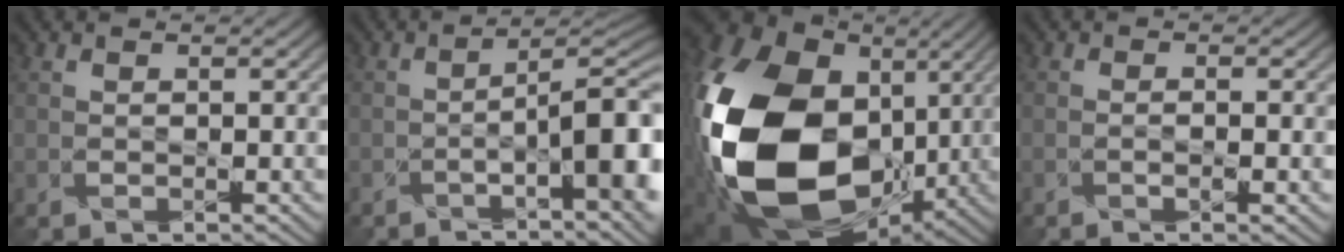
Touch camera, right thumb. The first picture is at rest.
{"total": 11.4, "force": [-2.7, 3.3, 10.5], "torque": [-0.132, -0.009, -0.044]}
{"total": 22.6, "force": [-1.3, 16.0, 15.9], "torque": [-0.413, -0.052, -0.003]}
{"total": 1.2, "force": [-0.5, 0.2, 1.1], "torque": [-0.015, -0.002, -0.012]}